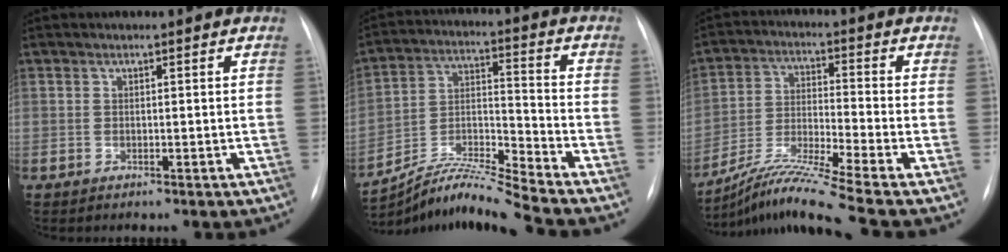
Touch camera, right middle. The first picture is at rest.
{"total": 11.2, "force": [-10.4, -2.5, 3.2], "torque": [-0.065, 0.006, -0.192]}
{"total": 12.3, "force": [-9.7, -2.4, 7.1], "torque": [-0.144, -0.017, -0.176]}